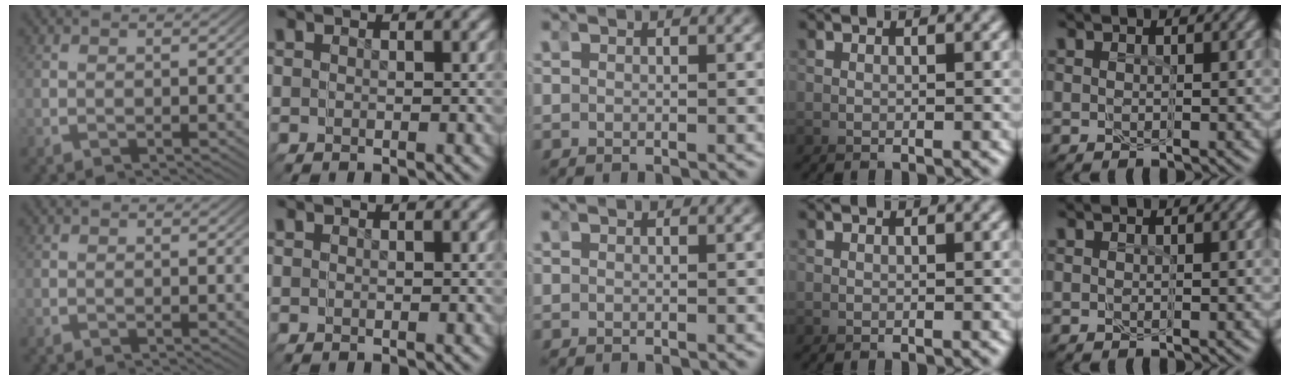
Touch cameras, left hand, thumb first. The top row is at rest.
{}